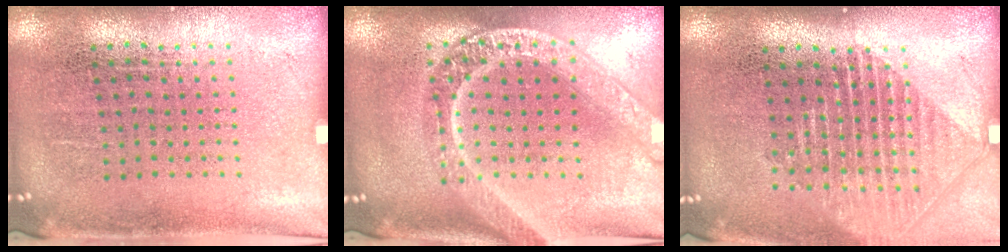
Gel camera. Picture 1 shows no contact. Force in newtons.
{"total": 3.2, "press": 3.2, "slide": 0.4}
{"total": 1.4, "press": 1.2, "slide": 0.7}